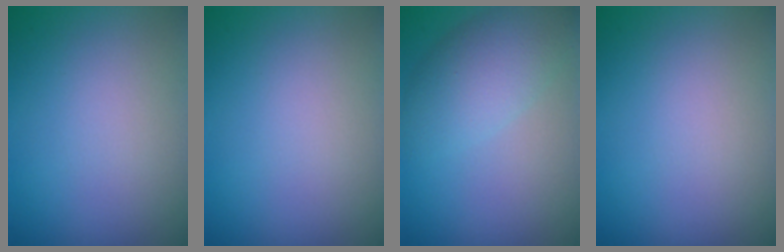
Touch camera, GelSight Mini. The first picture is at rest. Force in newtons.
{"total": 0.0}
{"total": 4.3, "press": 4.3, "slide": 0.2}
{"total": 0.0}